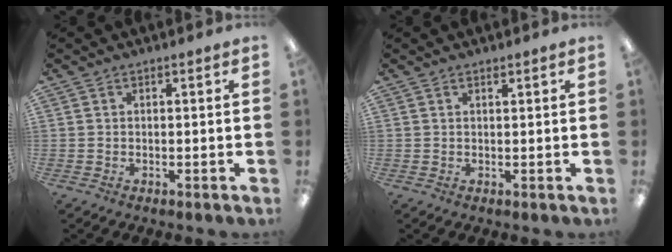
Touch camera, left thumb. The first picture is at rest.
{"total": 0.7, "force": [0.6, 0.2, 0.1], "torque": [-0.003, -0.001, 0.012]}